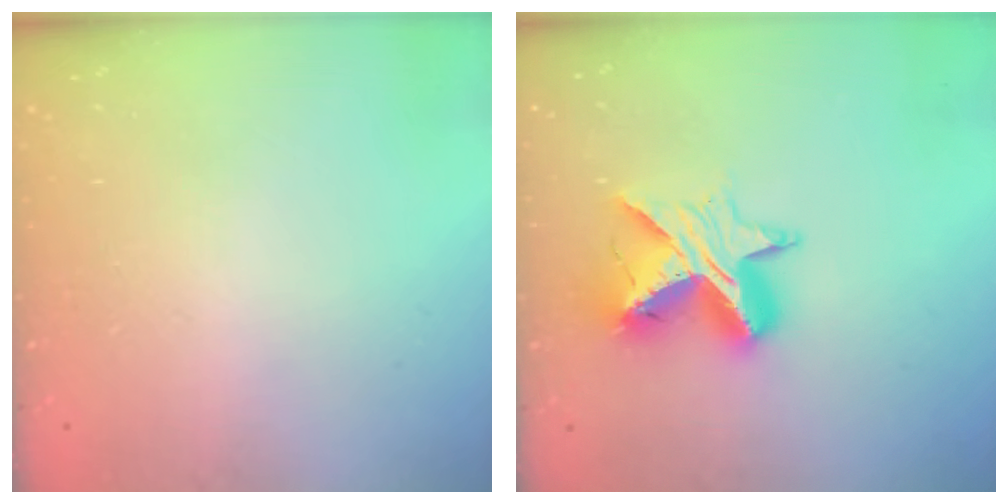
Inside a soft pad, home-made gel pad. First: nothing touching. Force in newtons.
{"total": 11.8, "press": 11.8, "slide": 1.0}